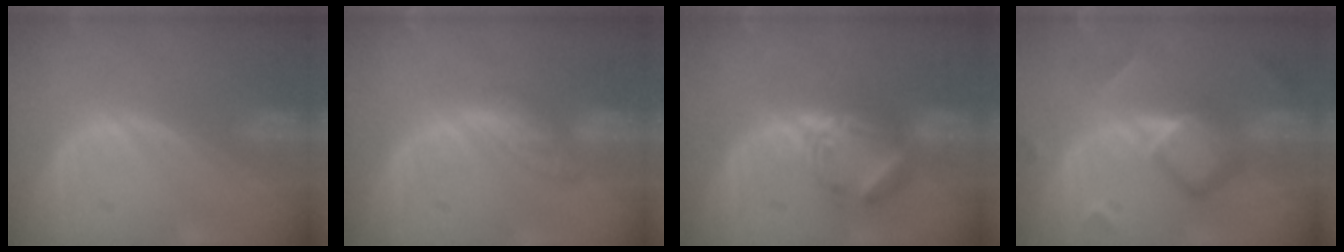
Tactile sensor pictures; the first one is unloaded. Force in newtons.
{"total": 5.2, "press": 4.7, "slide": 2.3}
{"total": 5.7, "press": 5.6, "slide": 1.2}
{"total": 7.9, "press": 7.8, "slide": 0.5}